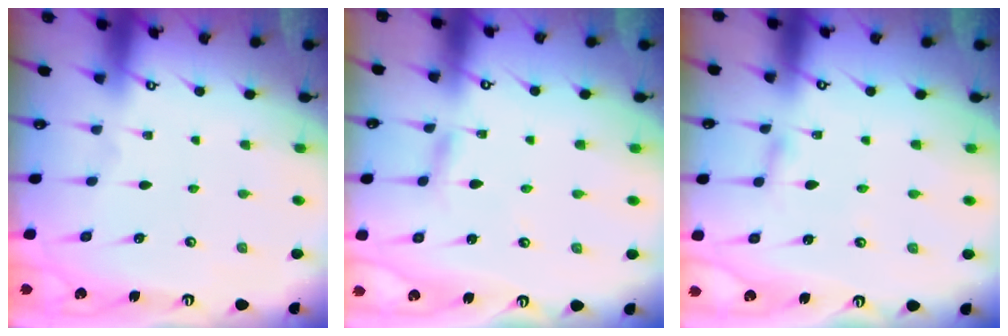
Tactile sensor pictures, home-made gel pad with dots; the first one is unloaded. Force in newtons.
{"total": 2.3, "press": 2.3, "slide": 0.3}
{"total": 1.7, "press": 1.7, "slide": 0.2}